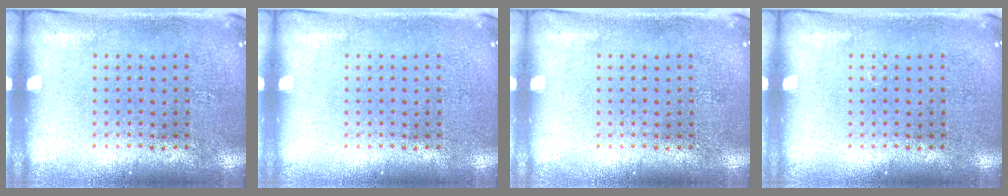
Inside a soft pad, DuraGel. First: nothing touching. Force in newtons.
{"total": 0.0}
{"total": 0.0}
{"total": 0.0}